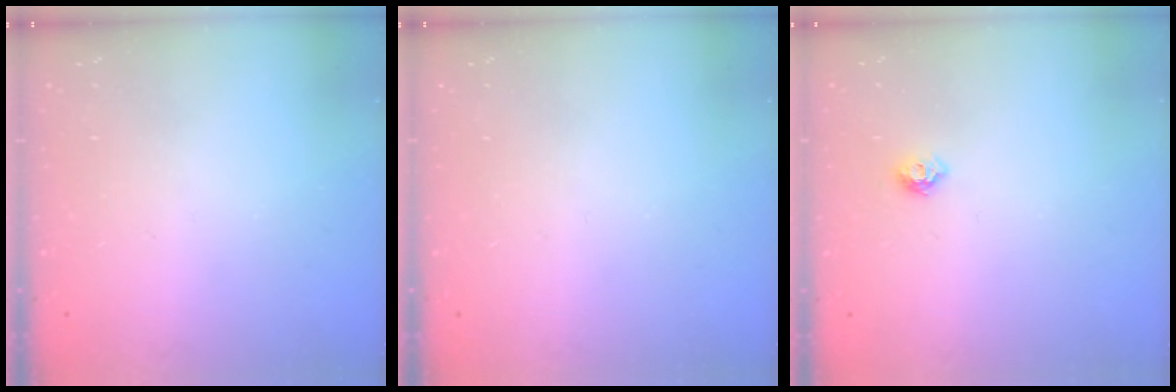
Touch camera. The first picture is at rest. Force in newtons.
{"total": 0.0}
{"total": 6.1, "press": 6.0, "slide": 0.9}